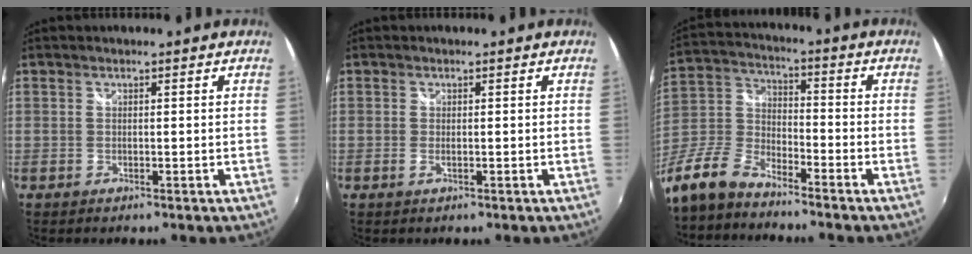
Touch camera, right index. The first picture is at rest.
{"total": 0.8, "force": [-0.1, 0.3, 0.7], "torque": [-0.015, 0.001, -0.001]}
{"total": 12.5, "force": [-9.4, 5.1, 6.5], "torque": [-0.160, 0.003, -0.193]}